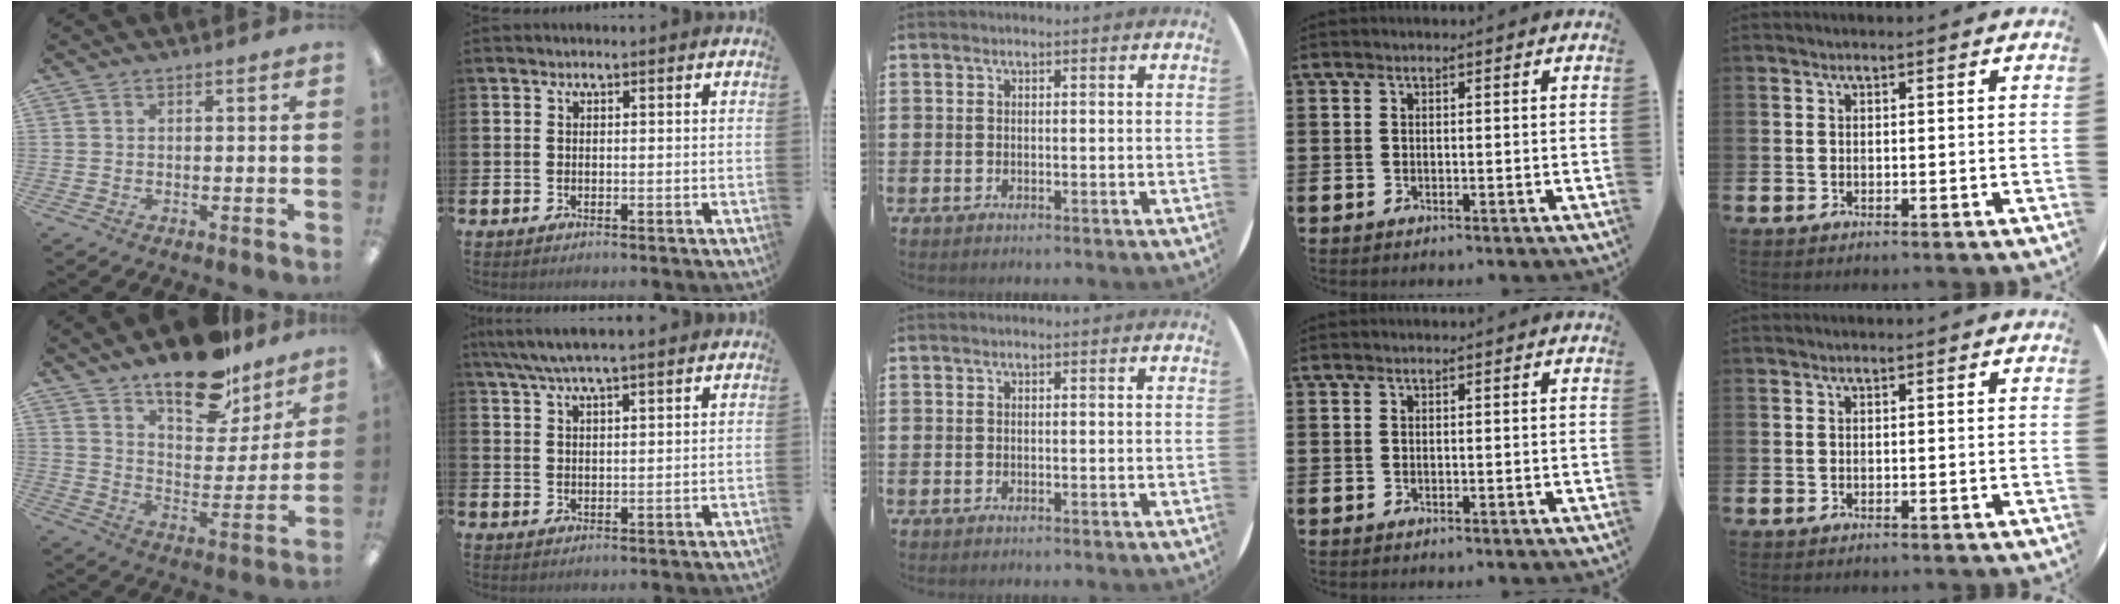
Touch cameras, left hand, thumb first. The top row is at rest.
{"thumb": {"total": 17.7, "force": [14.0, 7.1, 8.0], "torque": [-0.120, -0.097, 0.242]}, "index": {"total": 5.3, "force": [4.6, 0.4, 2.5], "torque": [-0.059, -0.011, 0.083]}}